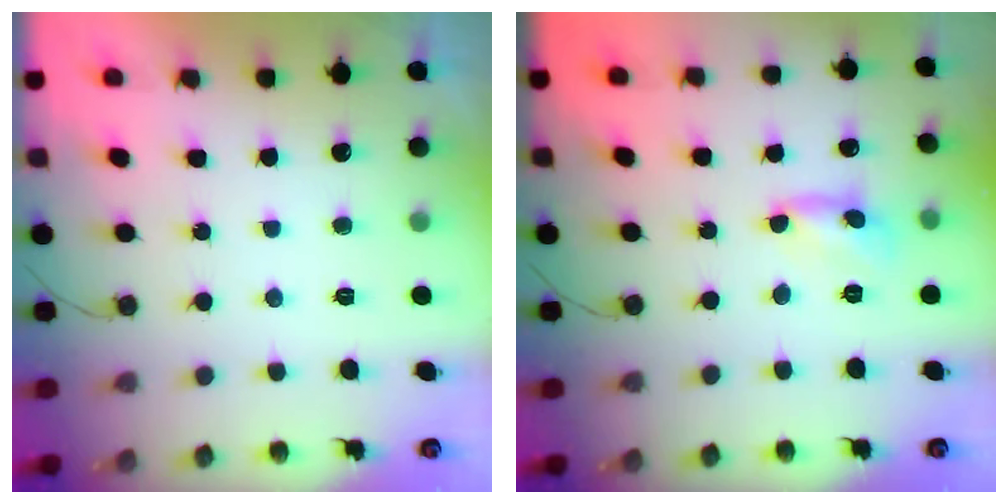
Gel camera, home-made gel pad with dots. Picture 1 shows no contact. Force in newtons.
{"total": 2.7, "press": 2.7, "slide": 0.1}